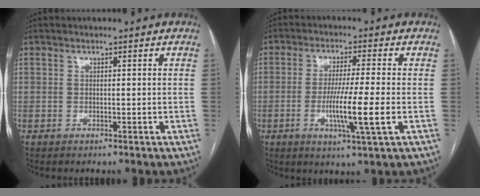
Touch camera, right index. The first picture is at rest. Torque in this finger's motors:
{"motor_torque": [1.85, 0.28, 0.66, 0.17]}